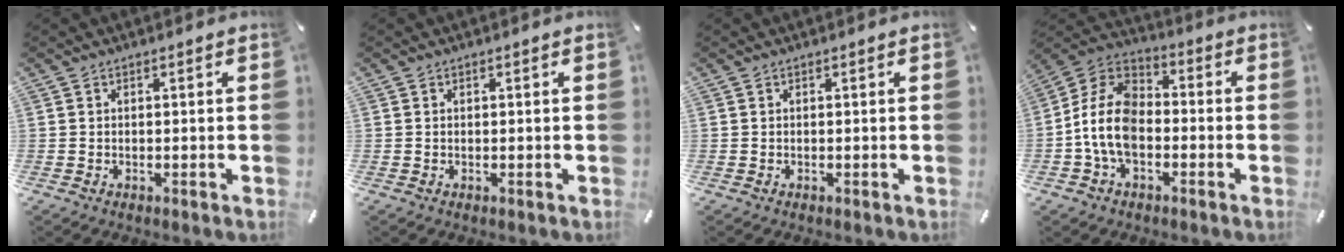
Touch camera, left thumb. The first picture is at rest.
{"total": 0.0}
{"total": 0.0}
{"total": 11.7, "force": [-3.5, 7.9, 7.8], "torque": [-0.185, 0.009, -0.069]}